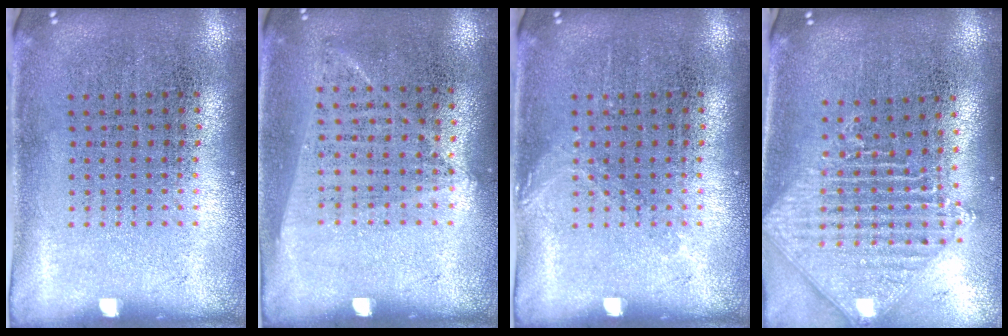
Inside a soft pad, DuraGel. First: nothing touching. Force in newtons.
{"total": 1.0, "press": 0.9, "slide": 0.5}
{"total": 0.8, "press": 0.8, "slide": 0.2}
{"total": 1.9, "press": 1.6, "slide": 1.1}